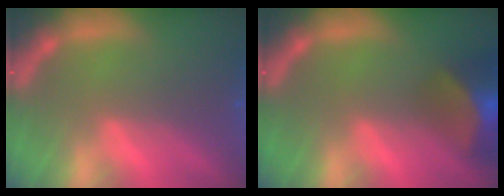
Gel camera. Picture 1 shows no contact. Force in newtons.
{"total": 9.0}